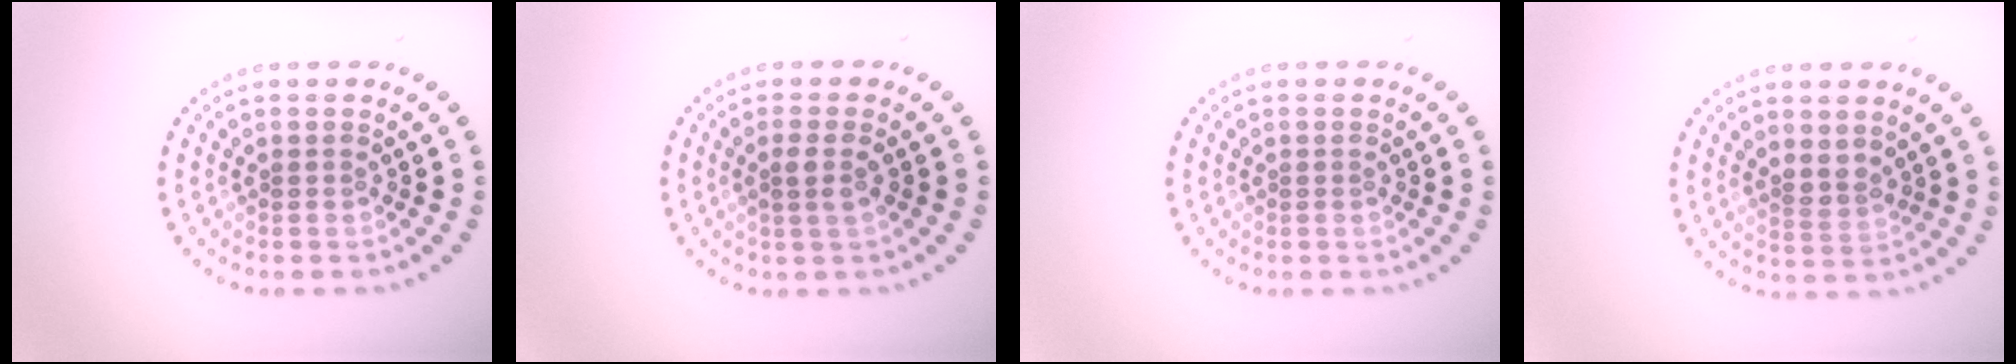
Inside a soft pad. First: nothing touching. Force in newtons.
{"total": 1.6, "press": 1.3, "slide": 0.9}
{"total": 0.0}
{"total": 1.6, "press": 1.1, "slide": 1.1}